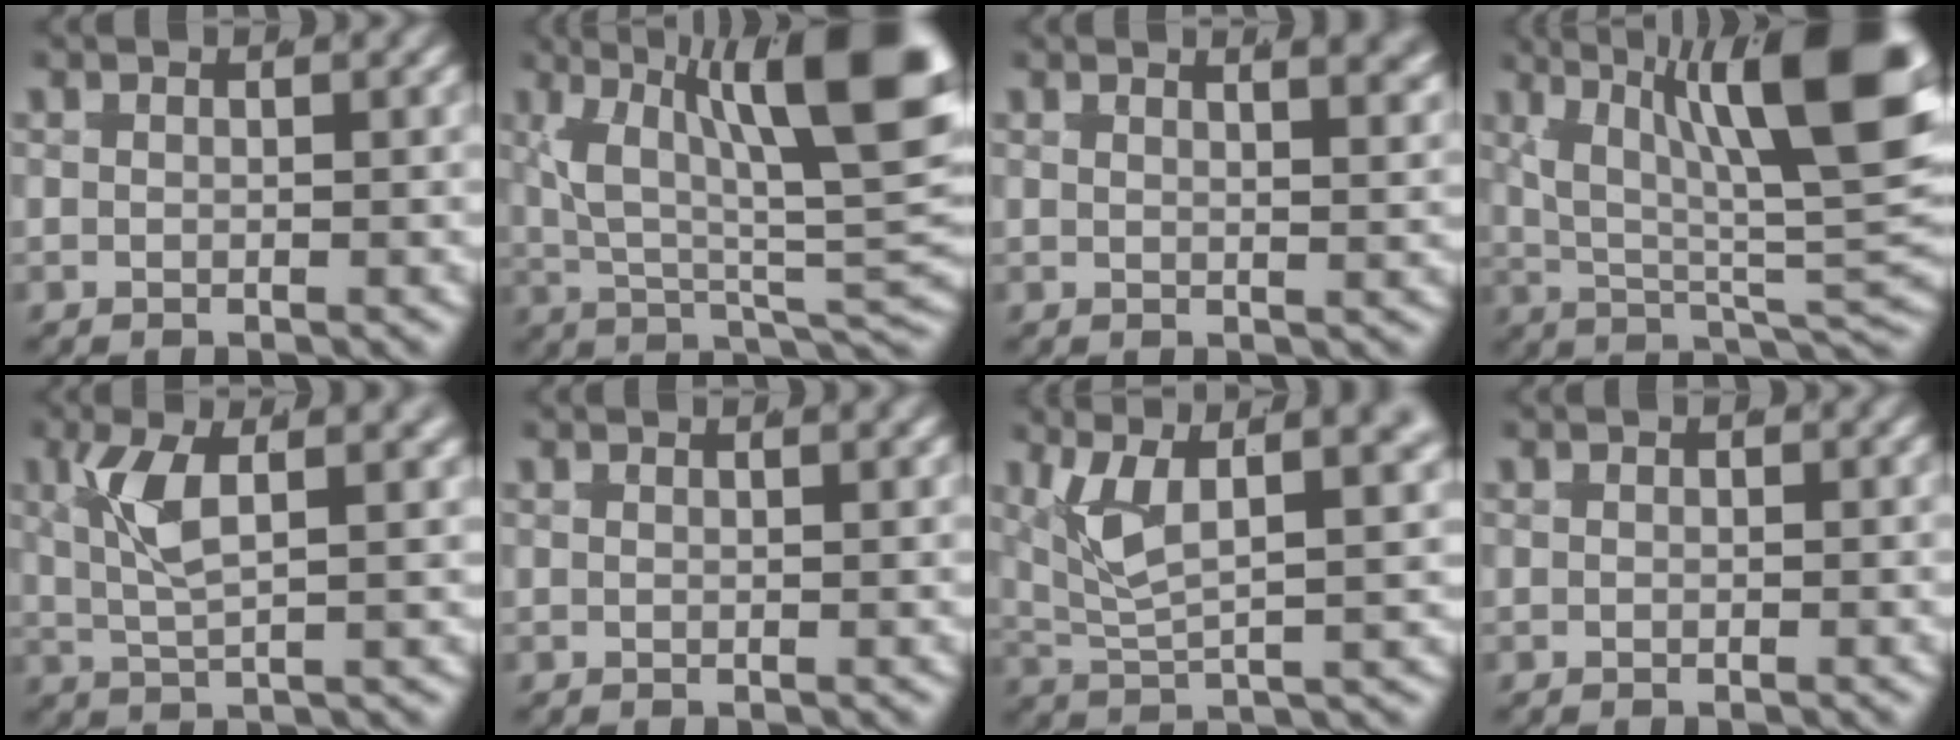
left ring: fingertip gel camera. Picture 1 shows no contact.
{"total": 15.3, "force": [2.1, 7.3, 13.3], "torque": [-0.175, -0.008, 0.030]}
{"total": 4.8, "force": [3.2, 1.9, 3.0], "torque": [-0.023, 0.016, 0.035]}
{"total": 15.5, "force": [3.1, 7.1, 13.4], "torque": [-0.175, -0.008, 0.044]}
{"total": 4.1, "force": [1.0, 1.3, 3.8], "torque": [-0.088, -0.004, 0.019]}
{"total": 0.8, "force": [0.6, 0.1, 0.5], "torque": [-0.005, 0.002, 0.008]}
{"total": 6.9, "force": [2.0, 3.4, 5.7], "torque": [-0.114, -0.002, 0.027]}
{"total": 0.0}